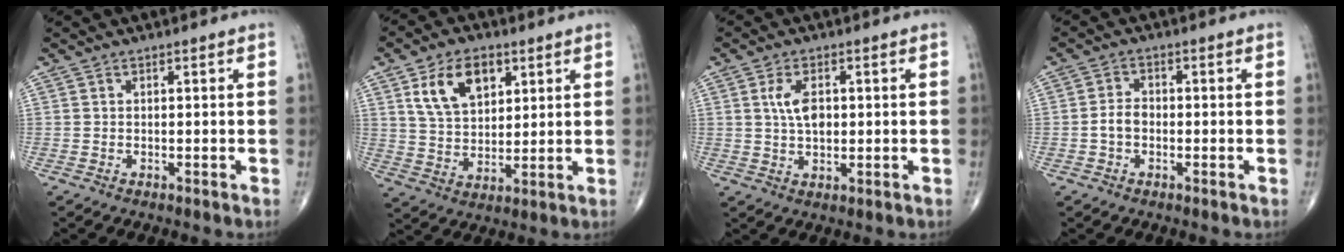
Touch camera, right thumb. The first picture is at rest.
{"total": 11.6, "force": [5.0, 7.2, 7.6], "torque": [-0.108, -0.016, 0.097]}
{"total": 5.5, "force": [1.0, 3.1, 4.5], "torque": [-0.081, -0.001, 0.018]}
{"total": 3.1, "force": [-0.8, 2.2, 2.1], "torque": [-0.034, 0.013, -0.021]}